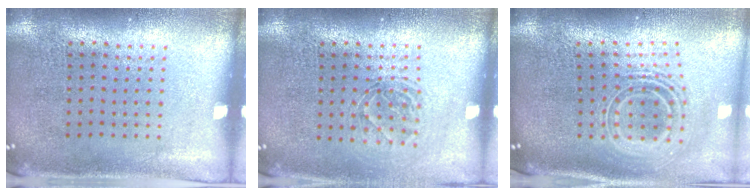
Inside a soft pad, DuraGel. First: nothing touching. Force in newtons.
{"total": 1.2, "press": 1.1, "slide": 0.6}
{"total": 2.7, "press": 1.8, "slide": 1.9}